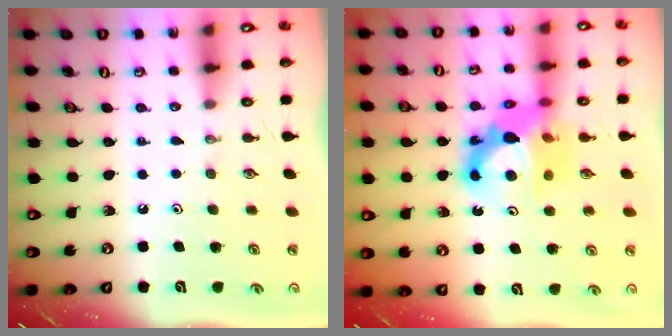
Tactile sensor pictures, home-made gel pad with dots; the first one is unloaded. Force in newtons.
{"total": 13.6, "press": 13.4, "slide": 2.6}